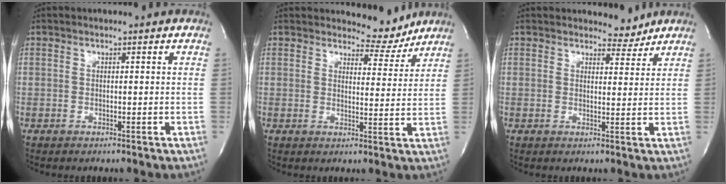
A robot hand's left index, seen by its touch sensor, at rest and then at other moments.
{"total": 5.0, "force": [4.8, 1.3, 0.0], "torque": [0.003, -0.023, 0.059]}
{"total": 3.1, "force": [2.9, 1.0, -0.1], "torque": [0.003, -0.014, 0.035]}